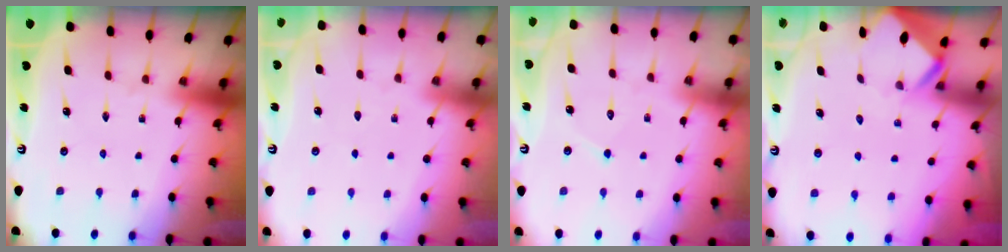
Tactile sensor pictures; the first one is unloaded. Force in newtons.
{"total": 2.9, "press": 2.8, "slide": 0.4}
{"total": 4.6, "press": 4.5, "slide": 0.3}
{"total": 2.9, "press": 2.9, "slide": 0.2}